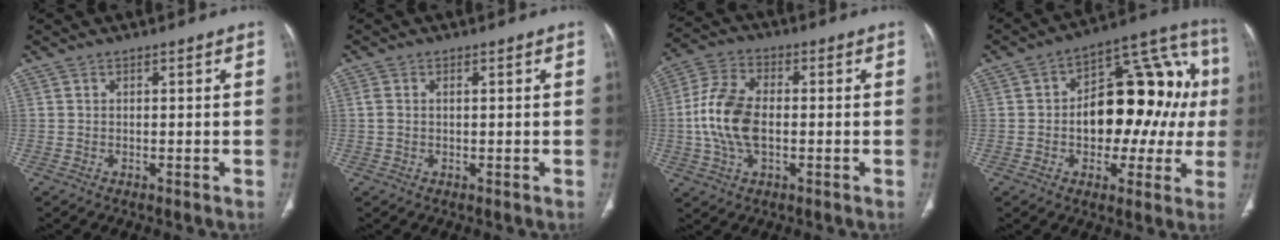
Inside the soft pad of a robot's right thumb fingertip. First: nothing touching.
{"total": 1.6, "force": [0.1, 1.0, 1.3], "torque": [-0.043, 0.009, 0.004]}
{"total": 11.9, "force": [-1.0, 6.9, 9.6], "torque": [-0.198, 0.017, -0.022]}
{"total": 21.8, "force": [0.4, 12.8, 17.6], "torque": [-0.192, 0.046, 0.005]}